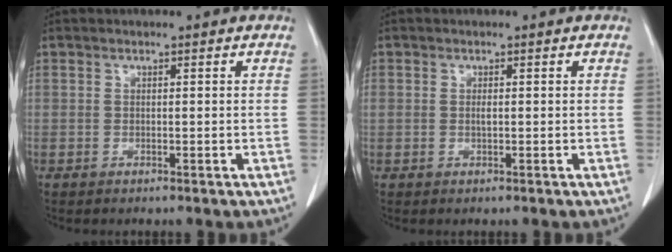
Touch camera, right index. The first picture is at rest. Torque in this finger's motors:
{"motor_torque": [0.63, 0.40, 0.25, 0.05]}